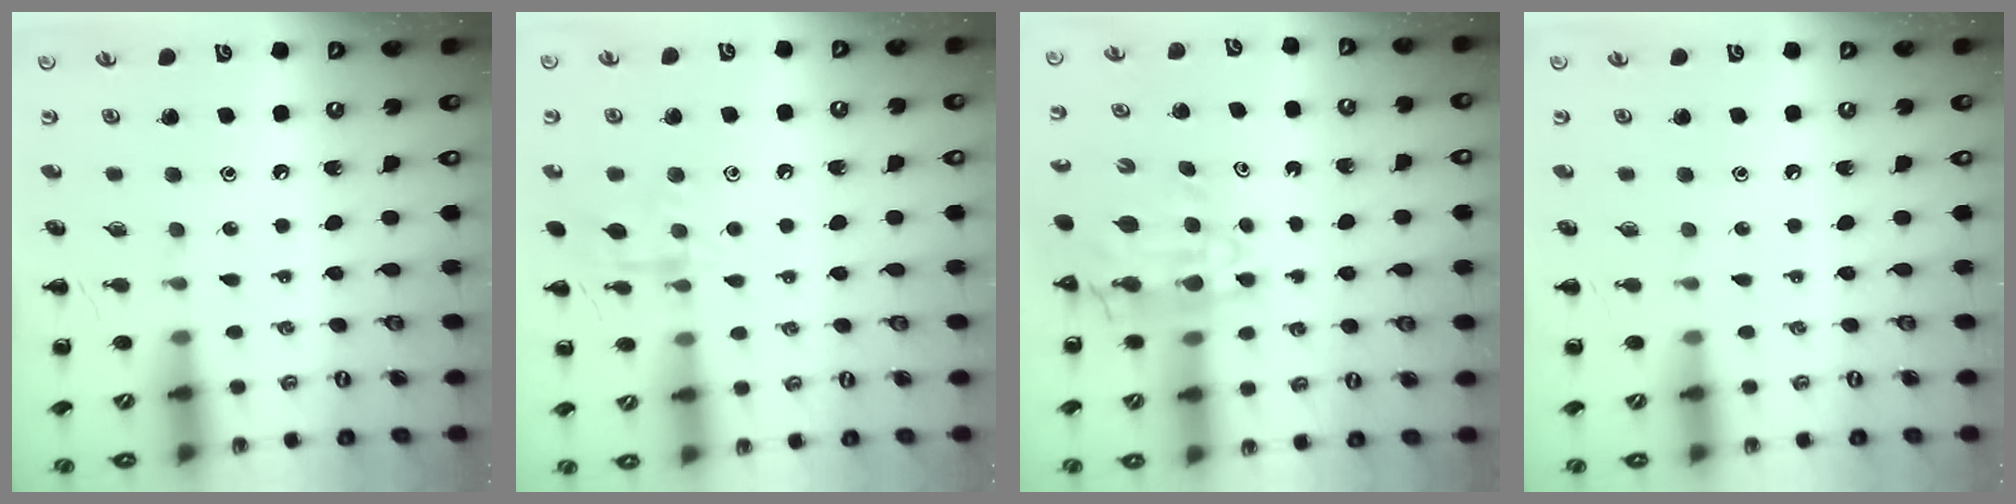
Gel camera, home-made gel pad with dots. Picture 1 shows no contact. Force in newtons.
{"total": 9.6, "press": 9.6, "slide": 0.6}
{"total": 8.5, "press": 8.0, "slide": 2.9}
{"total": 0.0}